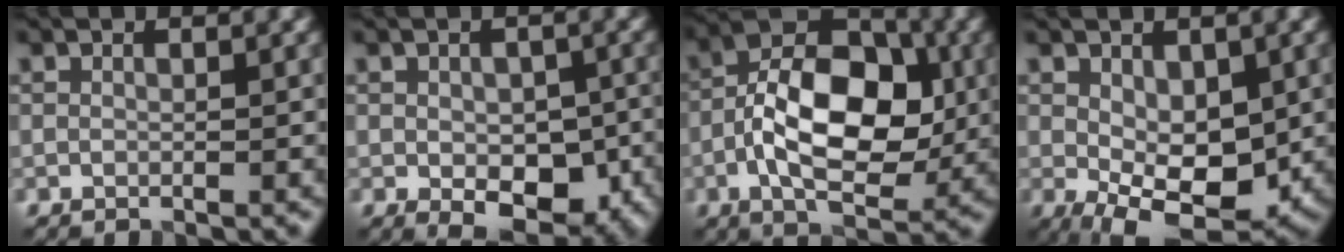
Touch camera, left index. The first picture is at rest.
{"total": 6.3, "force": [-1.7, 3.6, 4.9], "torque": [-0.073, -0.015, -0.019]}
{"total": 10.5, "force": [-1.3, 5.7, 8.8], "torque": [-0.137, 0.014, -0.031]}
{"total": 7.6, "force": [-1.2, 4.1, 6.2], "torque": [-0.105, -0.015, -0.013]}